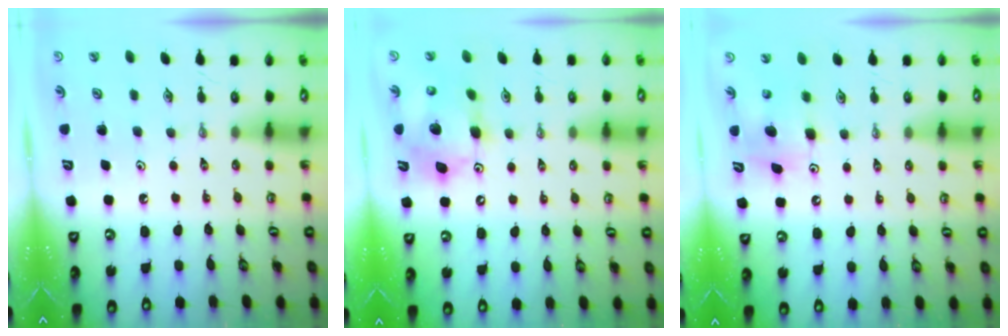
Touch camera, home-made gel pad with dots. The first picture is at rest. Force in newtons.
{"total": 12.9, "press": 12.6, "slide": 2.9}
{"total": 8.1, "press": 8.0, "slide": 0.7}